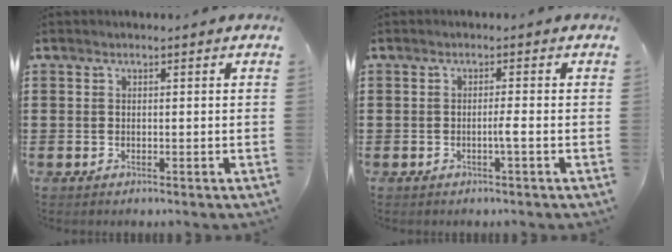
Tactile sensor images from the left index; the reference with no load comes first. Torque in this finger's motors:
{"motor_torque": [0.03, 0.03, 0.02, 0.03]}